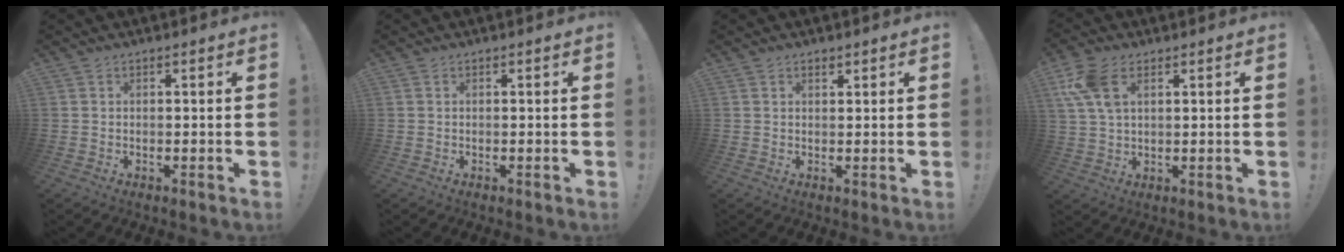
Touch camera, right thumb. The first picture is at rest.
{"total": 0.0}
{"total": 1.2, "force": [0.9, 0.6, 0.5], "torque": [-0.007, -0.002, 0.018]}
{"total": 9.9, "force": [4.1, 5.2, 7.3], "torque": [-0.144, -0.010, 0.077]}